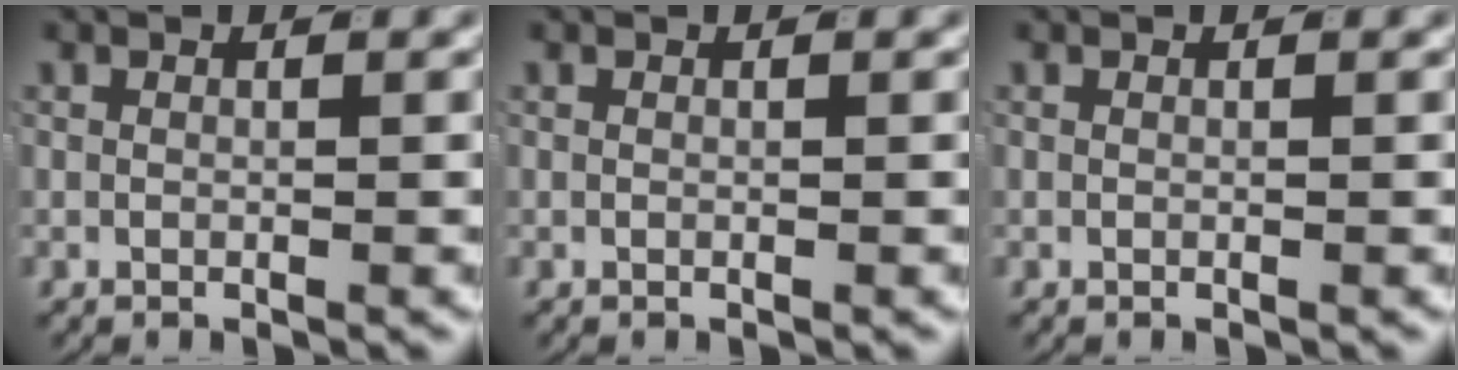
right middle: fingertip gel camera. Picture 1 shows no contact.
{"total": 0.0}
{"total": 0.0}